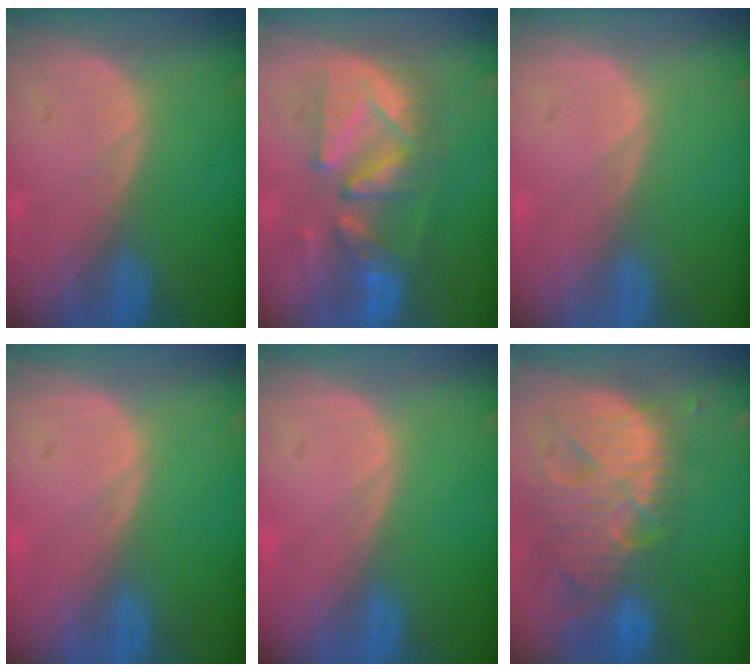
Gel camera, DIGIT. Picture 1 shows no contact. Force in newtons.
{"total": 9.4, "press": 9.3, "slide": 0.9}
{"total": 0.0}
{"total": 0.0}
{"total": 0.0}
{"total": 13.7, "press": 11.7, "slide": 7.2}